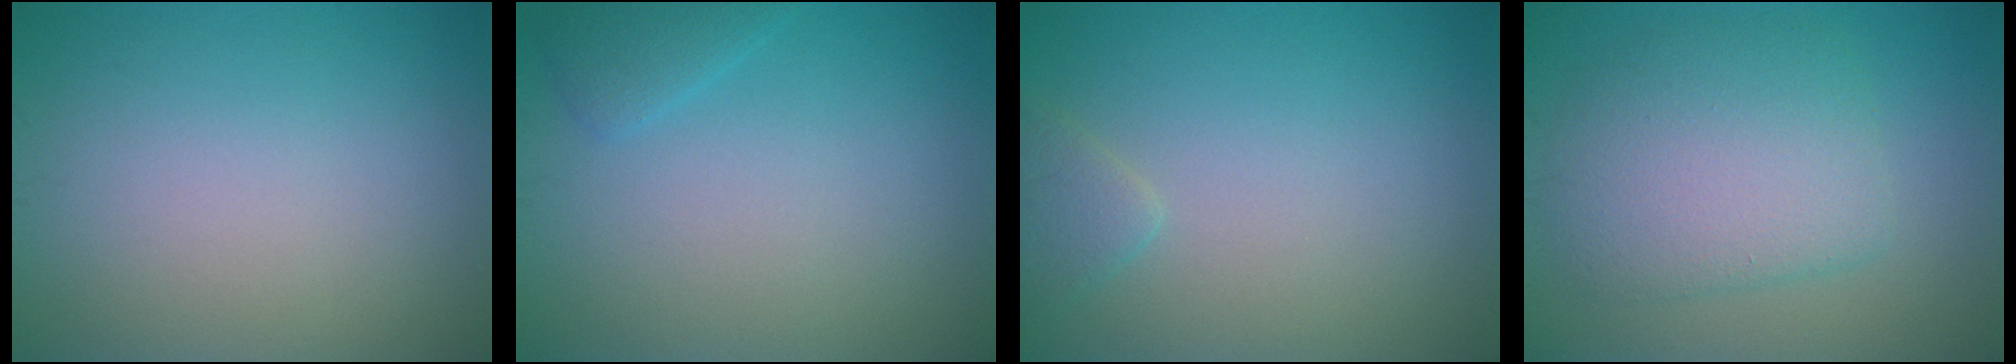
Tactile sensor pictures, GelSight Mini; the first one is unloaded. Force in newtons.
{"total": 1.4, "press": 1.4, "slide": 0.1}
{"total": 1.4, "press": 1.4, "slide": 0.1}
{"total": 6.0, "press": 6.0, "slide": 0.3}